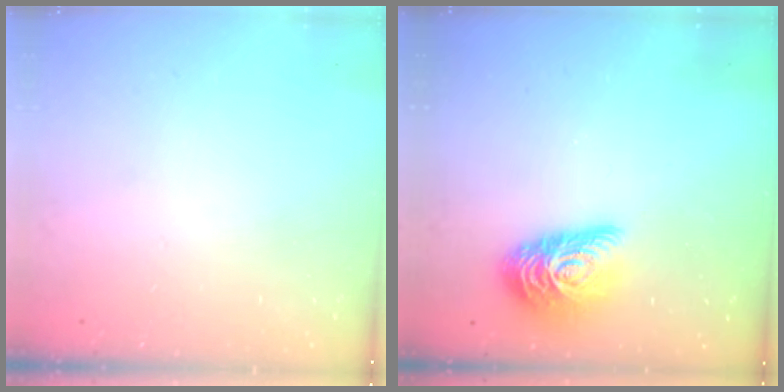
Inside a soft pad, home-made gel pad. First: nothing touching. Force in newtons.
{"total": 14.2, "press": 14.2, "slide": 1.1}